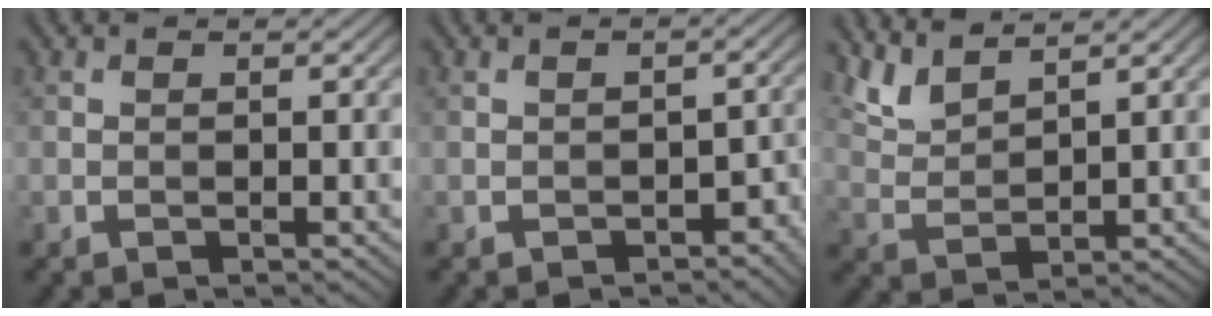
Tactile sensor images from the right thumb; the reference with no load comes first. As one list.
[{"total": 3.4, "force": [-1.7, 2.0, 2.1], "torque": [-0.022, -0.005, -0.024]}, {"total": 4.6, "force": [3.8, 1.1, 2.2], "torque": [-0.067, -0.001, 0.089]}]